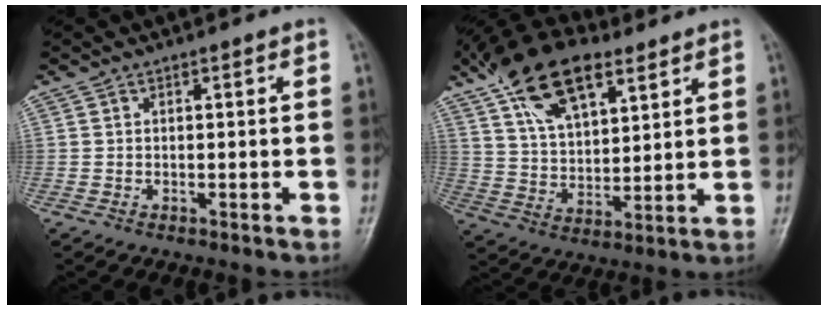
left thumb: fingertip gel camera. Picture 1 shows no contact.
{"total": 16.9, "force": [9.6, 8.3, 11.1], "torque": [-0.170, -0.018, 0.174]}